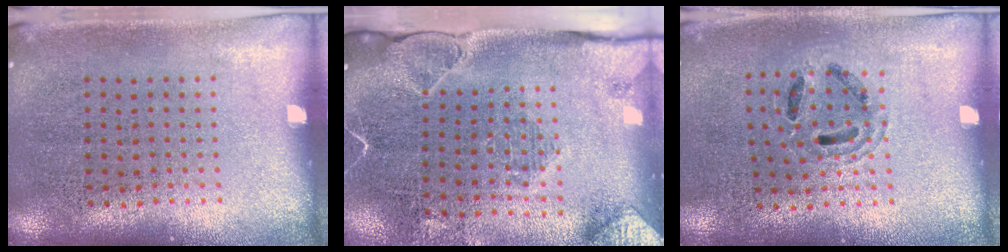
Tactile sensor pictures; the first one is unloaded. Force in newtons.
{"total": 2.1, "press": 2.0, "slide": 0.6}
{"total": 0.9, "press": 0.9, "slide": 0.1}